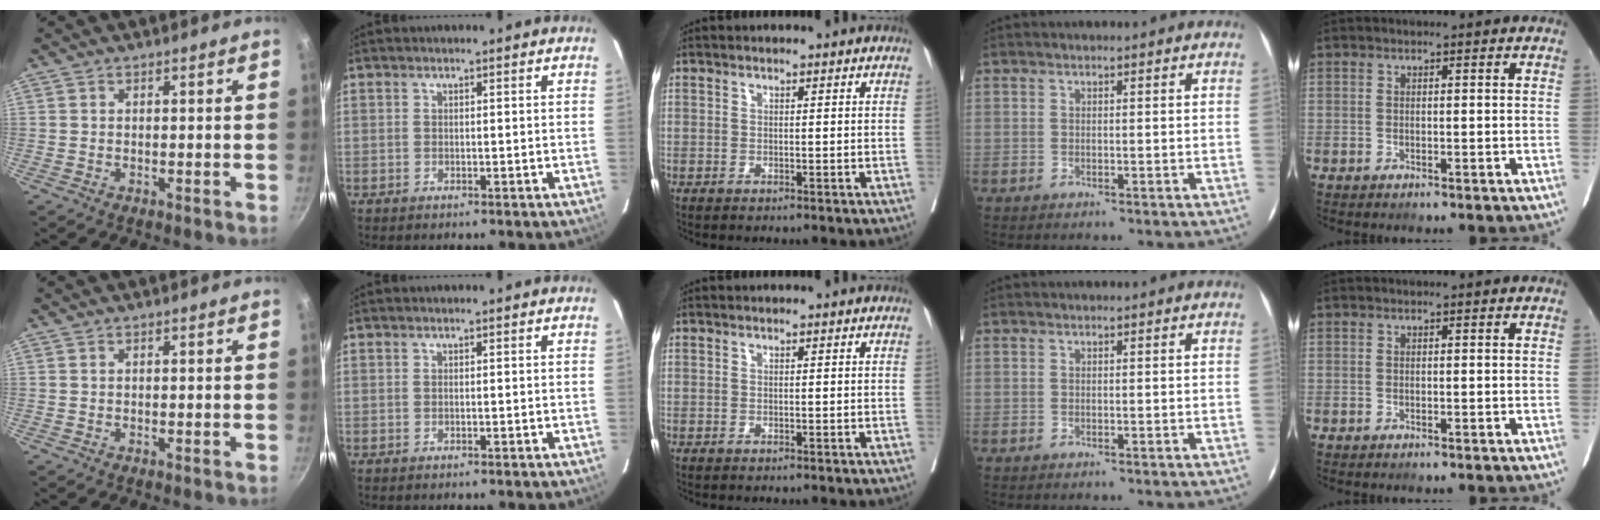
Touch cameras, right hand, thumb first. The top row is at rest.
{}